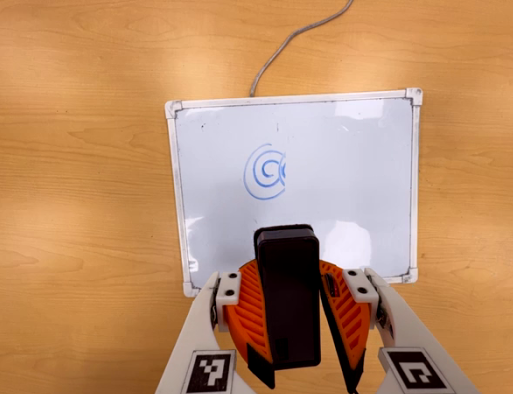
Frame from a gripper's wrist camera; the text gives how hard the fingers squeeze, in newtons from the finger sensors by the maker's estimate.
{"total": 8.6, "left": 8.9, "right": 8.3}